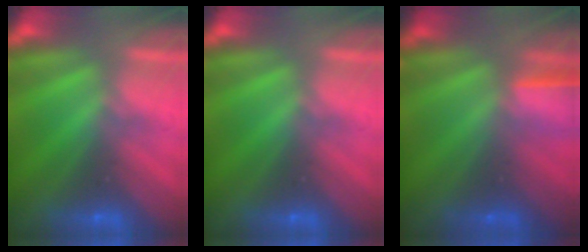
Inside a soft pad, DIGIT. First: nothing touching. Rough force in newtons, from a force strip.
{"total": 0.0}
{"total": 1.6}